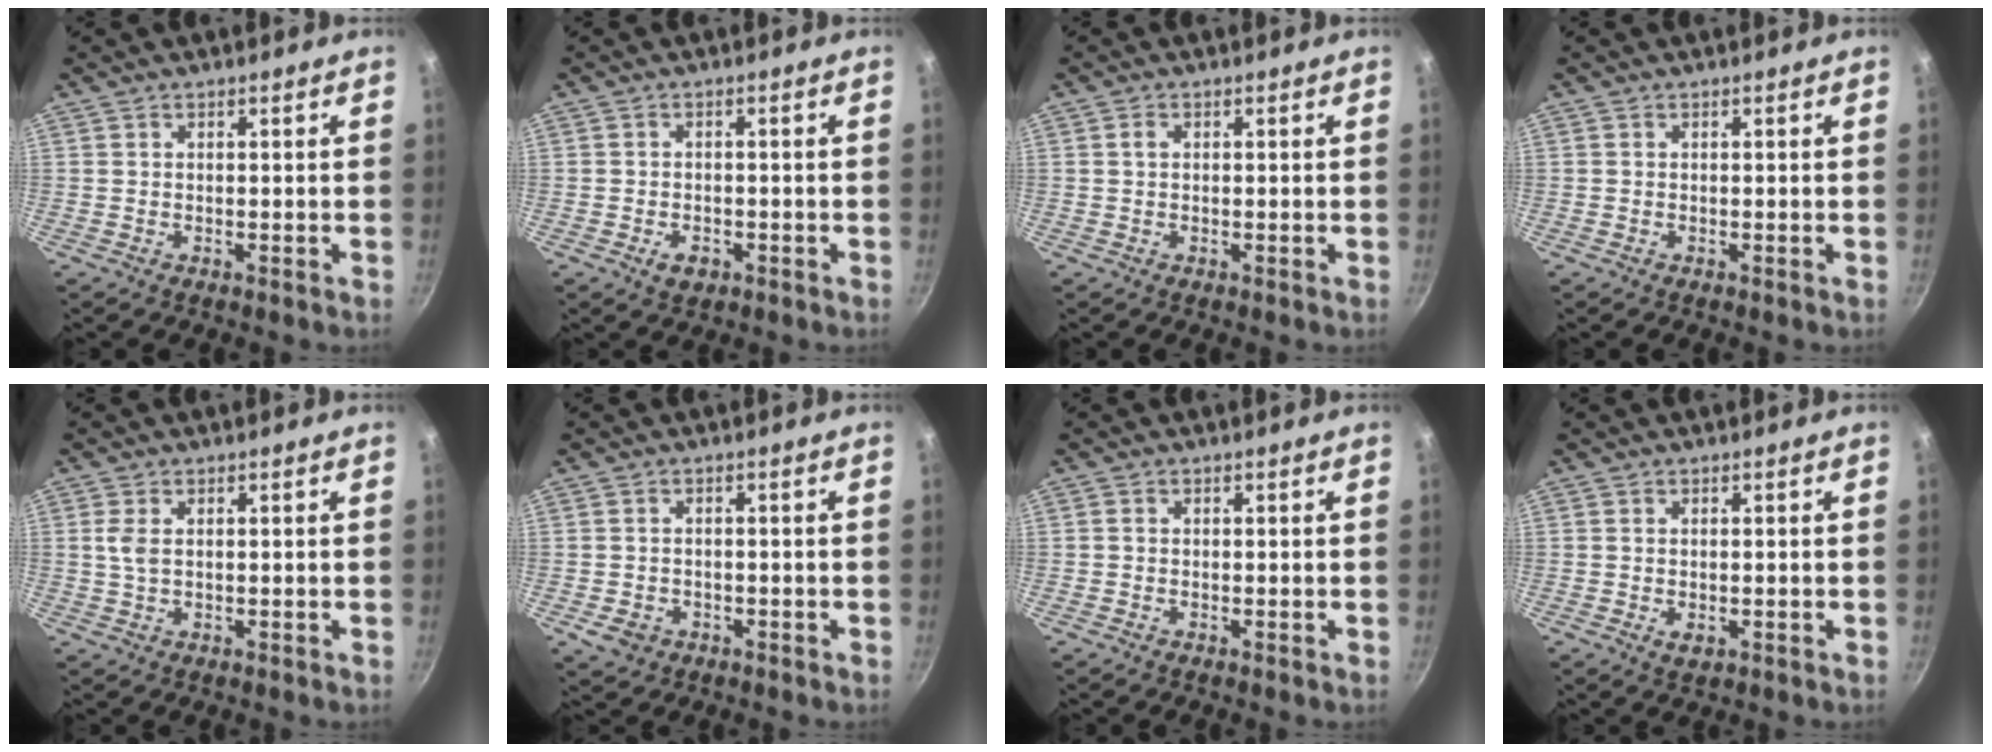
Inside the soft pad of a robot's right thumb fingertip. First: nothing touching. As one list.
[{"total": 3.2, "force": [-1.4, 2.1, 1.8], "torque": [-0.029, 0.009, -0.020]}, {"total": 1.2, "force": [0.2, 0.9, 0.7], "torque": [-0.012, 0.005, 0.002]}, {"total": 0.0}, {"total": 2.7, "force": [0.5, 1.5, 2.2], "torque": [-0.047, 0.001, 0.011]}, {"total": 3.9, "force": [-1.4, 3.1, 1.8], "torque": [-0.030, 0.012, -0.014]}, {"total": 0.6, "force": [-0.2, 0.5, 0.2], "torque": [-0.002, 0.002, -0.005]}, {"total": 2.2, "force": [-0.4, 1.4, 1.7], "torque": [-0.028, -0.006, -0.004]}]